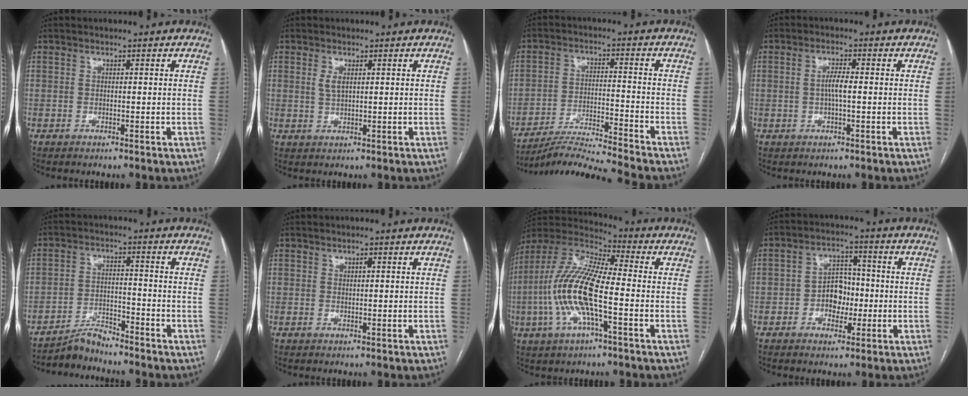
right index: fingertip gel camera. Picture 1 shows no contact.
{"total": 2.0, "force": [0.7, 0.7, 1.7], "torque": [-0.037, -0.002, 0.018]}
{"total": 12.5, "force": [-11.7, -2.7, 3.3], "torque": [-0.045, -0.012, -0.200]}
{"total": 2.9, "force": [-0.1, 0.4, 2.9], "torque": [-0.059, 0.001, 0.000]}
{"total": 4.4, "force": [-4.4, 0.1, 0.4], "torque": [-0.008, -0.013, -0.079]}
{"total": 0.8, "force": [0.4, 0.3, 0.6], "torque": [-0.011, -0.001, 0.005]}
{"total": 15.5, "force": [-3.1, 3.7, 14.7], "torque": [-0.319, 0.005, -0.063]}
{"total": 5.9, "force": [-1.2, 4.1, 4.1], "torque": [-0.069, 0.018, -0.020]}